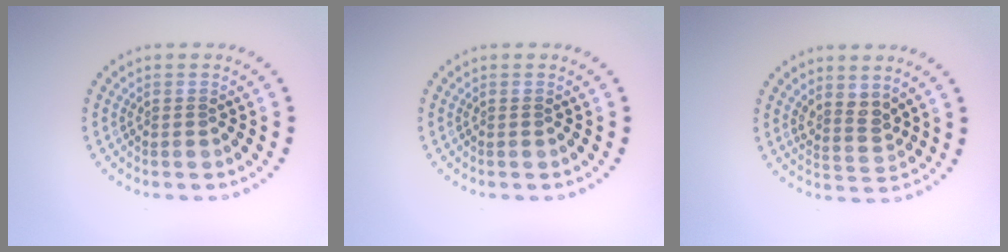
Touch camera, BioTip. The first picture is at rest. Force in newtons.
{"total": 0.0}
{"total": 2.2, "press": 1.7, "slide": 1.4}